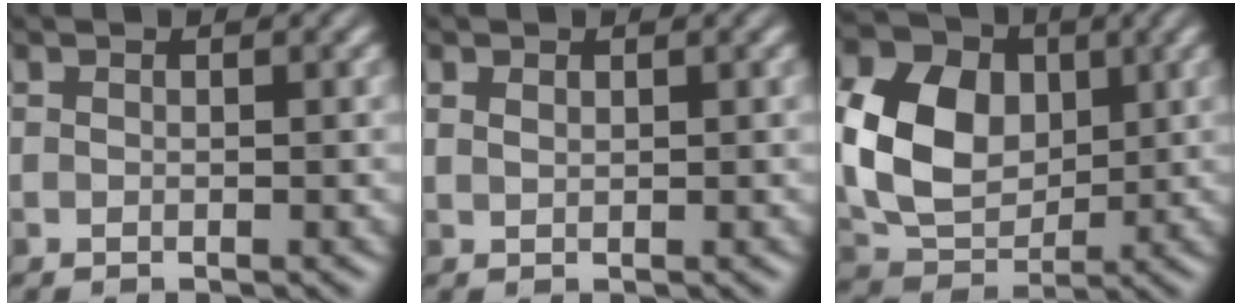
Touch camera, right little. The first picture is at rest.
{"total": 0.6, "force": [0.4, 0.3, 0.3], "torque": [-0.009, -0.001, 0.010]}
{"total": 8.5, "force": [1.1, 6.3, 5.6], "torque": [-0.123, 0.002, 0.018]}